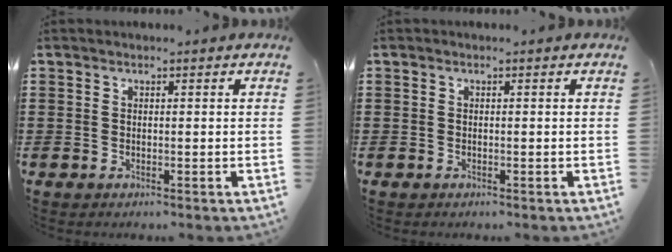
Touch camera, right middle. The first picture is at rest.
{"total": 0.0}